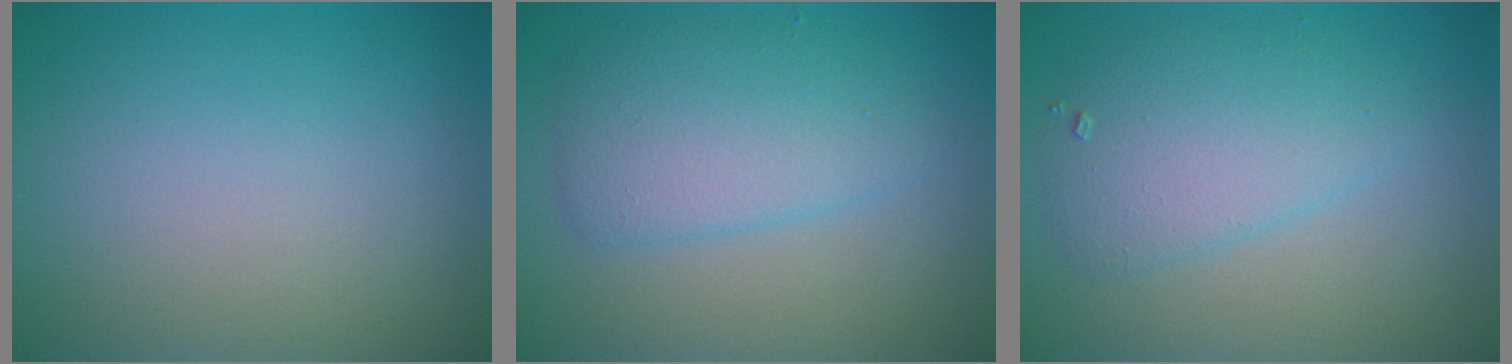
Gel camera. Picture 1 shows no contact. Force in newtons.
{"total": 4.3, "press": 4.2, "slide": 0.2}
{"total": 3.8, "press": 3.8, "slide": 0.1}